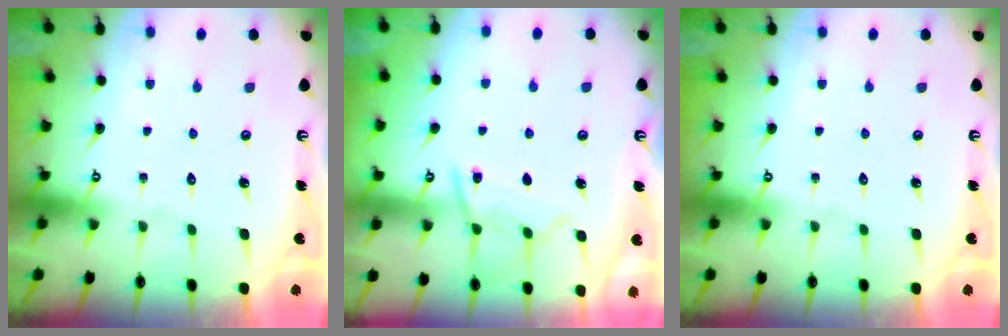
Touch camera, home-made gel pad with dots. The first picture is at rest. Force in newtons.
{"total": 9.8, "press": 9.7, "slide": 1.0}
{"total": 0.0}